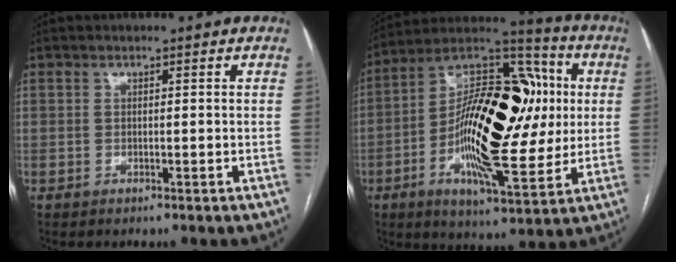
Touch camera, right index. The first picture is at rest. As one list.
[{"total": 24.1, "force": [-0.1, 8.6, 22.6], "torque": [-0.404, 0.029, -0.008]}]